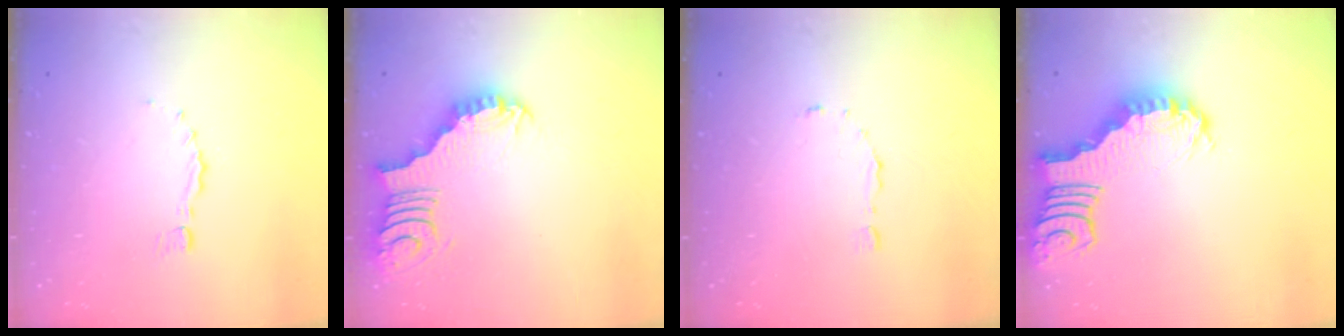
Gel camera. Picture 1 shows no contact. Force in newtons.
{"total": 3.8, "press": 3.7, "slide": 0.8}
{"total": 4.0, "press": 3.9, "slide": 0.3}
{"total": 2.7, "press": 2.6, "slide": 0.4}